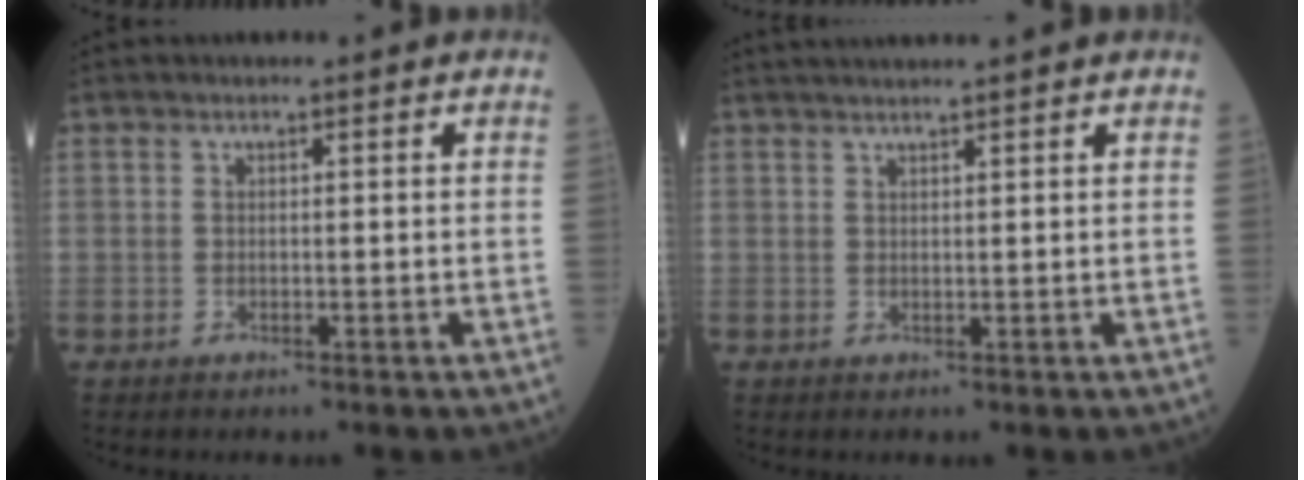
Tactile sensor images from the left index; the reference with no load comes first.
{"total": 6.3, "force": [5.5, -0.7, 3.1], "torque": [-0.044, 0.026, 0.076]}